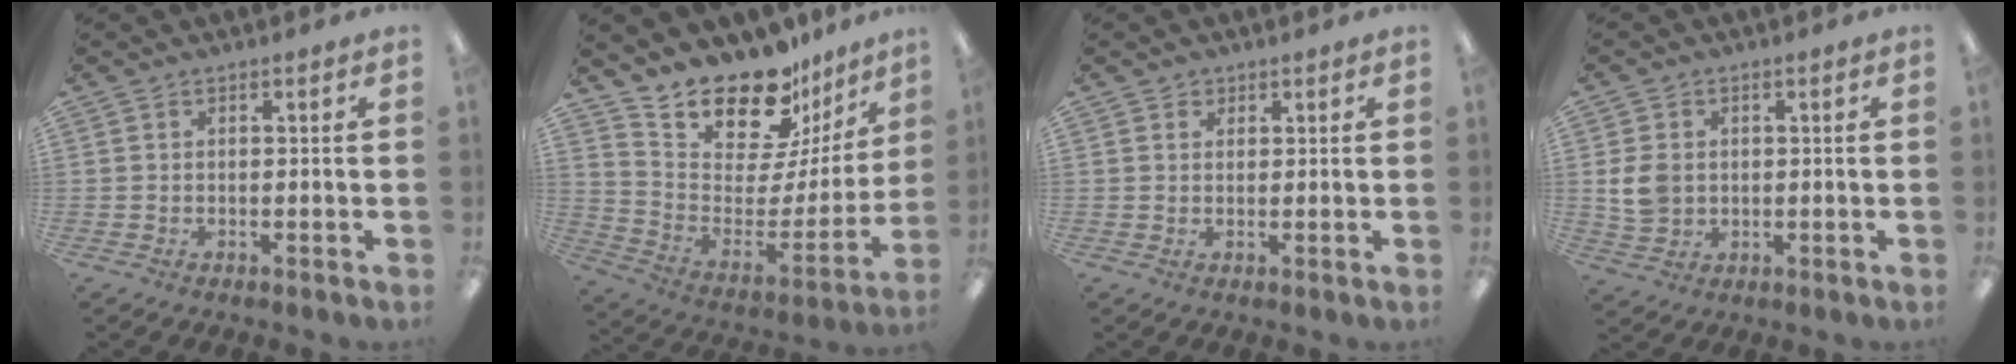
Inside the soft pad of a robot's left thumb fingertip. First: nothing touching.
{"total": 17.7, "force": [16.2, 5.7, 4.1], "torque": [-0.079, -0.150, 0.284]}
{"total": 1.5, "force": [1.0, 1.1, 0.1], "torque": [0.005, -0.001, 0.017]}
{"total": 6.4, "force": [0.5, 5.2, 3.5], "torque": [-0.074, 0.007, 0.011]}